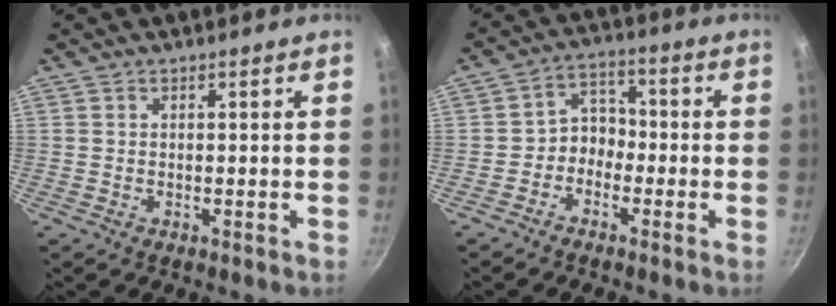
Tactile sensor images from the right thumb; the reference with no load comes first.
{"total": 5.3, "force": [-2.1, 4.2, 2.4], "torque": [-0.009, 0.038, -0.047]}